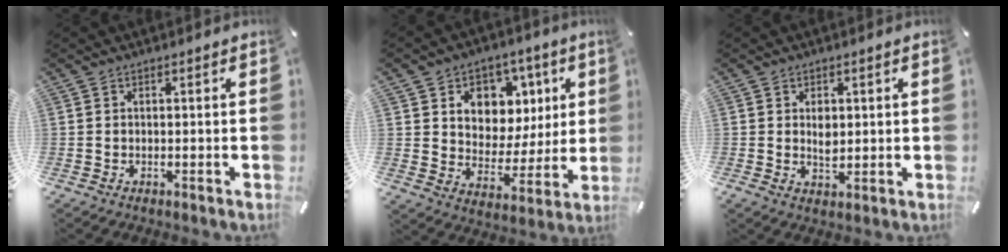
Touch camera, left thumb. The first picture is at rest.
{"total": 9.9, "force": [3.2, 9.1, 2.2], "torque": [-0.027, -0.035, 0.063]}
{"total": 3.5, "force": [0.7, 2.2, 2.6], "torque": [-0.038, -0.001, 0.008]}